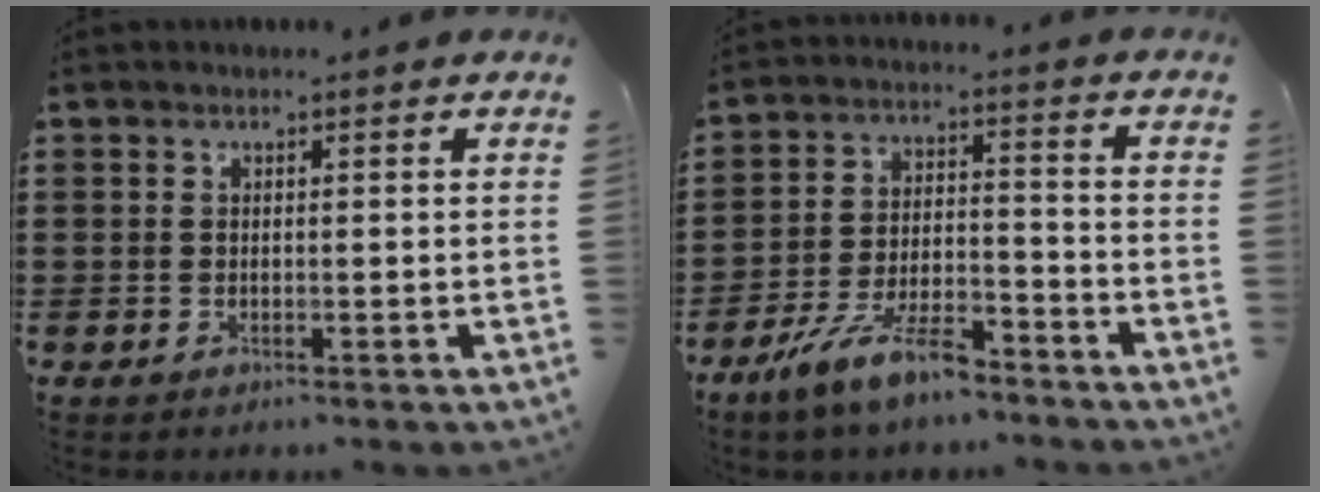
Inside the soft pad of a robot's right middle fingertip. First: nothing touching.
{"total": 9.2, "force": [-7.0, 2.2, 5.5], "torque": [-0.115, 0.007, -0.134]}